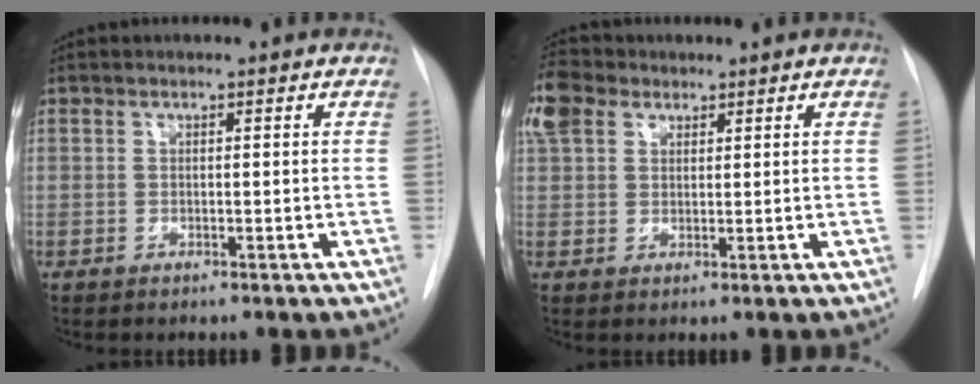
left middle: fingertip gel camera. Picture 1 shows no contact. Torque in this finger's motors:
{"motor_torque": [1.09, -1.05, 0.97, 0.21]}